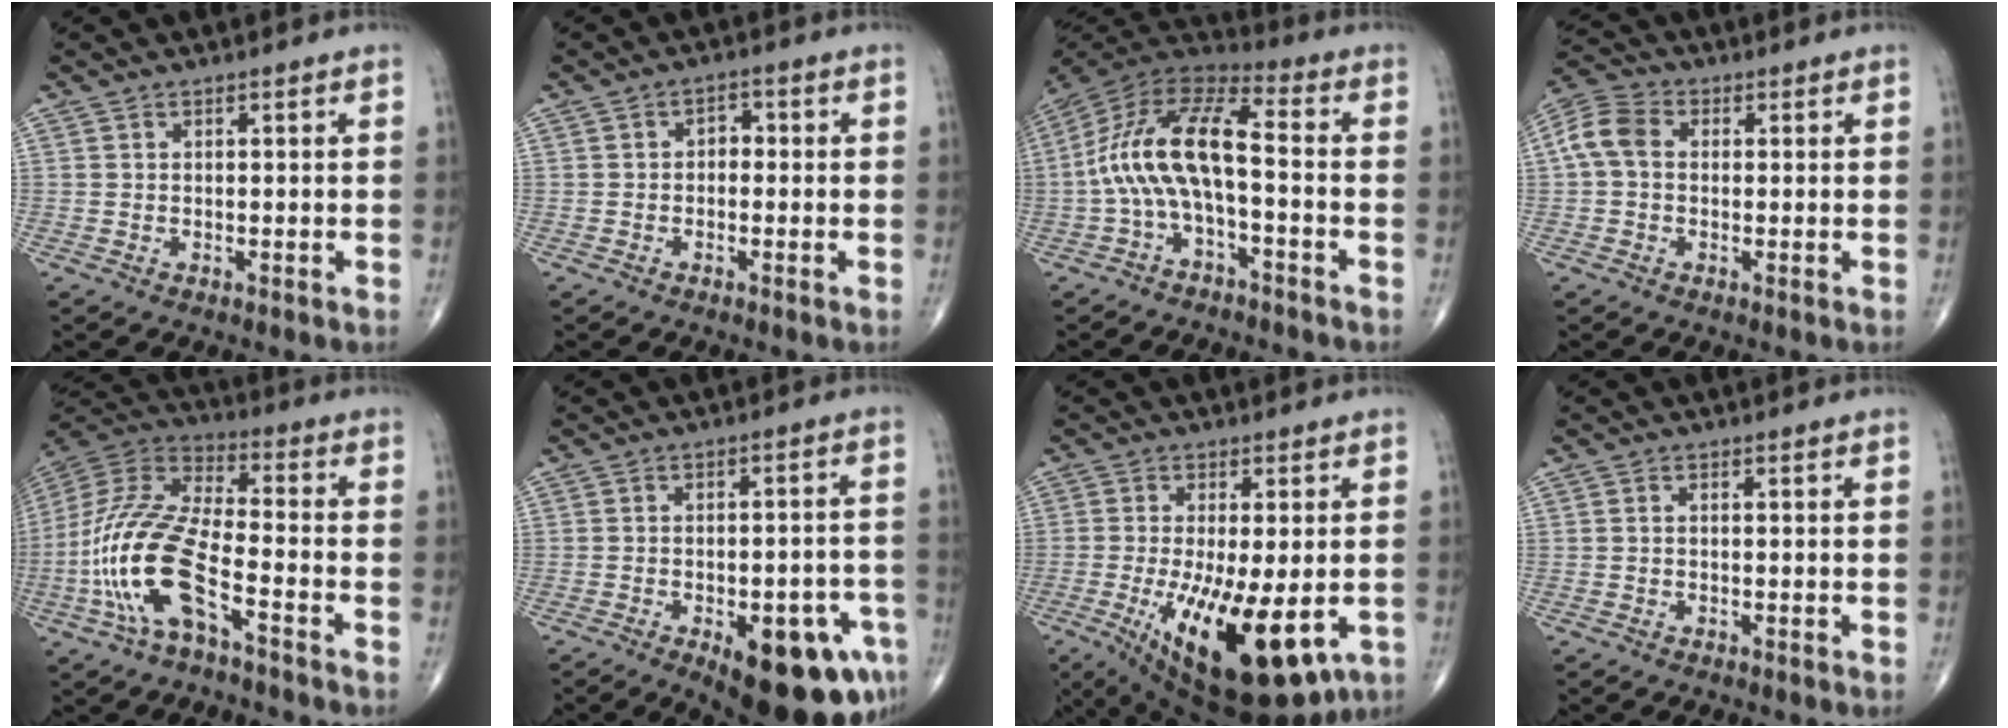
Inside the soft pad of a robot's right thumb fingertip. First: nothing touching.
{"total": 2.3, "force": [-0.3, 1.7, 1.5], "torque": [-0.005, 0.013, -0.014]}
{"total": 14.5, "force": [-2.5, 5.6, 13.1], "torque": [-0.258, 0.065, -0.058]}
{"total": 6.9, "force": [0.5, 5.1, 4.7], "torque": [-0.097, 0.024, 0.002]}
{"total": 17.9, "force": [-6.8, 6.3, 15.3], "torque": [-0.335, 0.044, -0.130]}
{"total": 17.8, "force": [-8.4, 7.2, 14.0], "torque": [-0.131, 0.030, -0.096]}
{"total": 20.9, "force": [-7.4, 8.0, 17.8], "torque": [-0.261, -0.026, -0.092]}
{"total": 0.5, "force": [-0.2, 0.2, 0.4], "torque": [-0.008, 0.000, -0.006]}